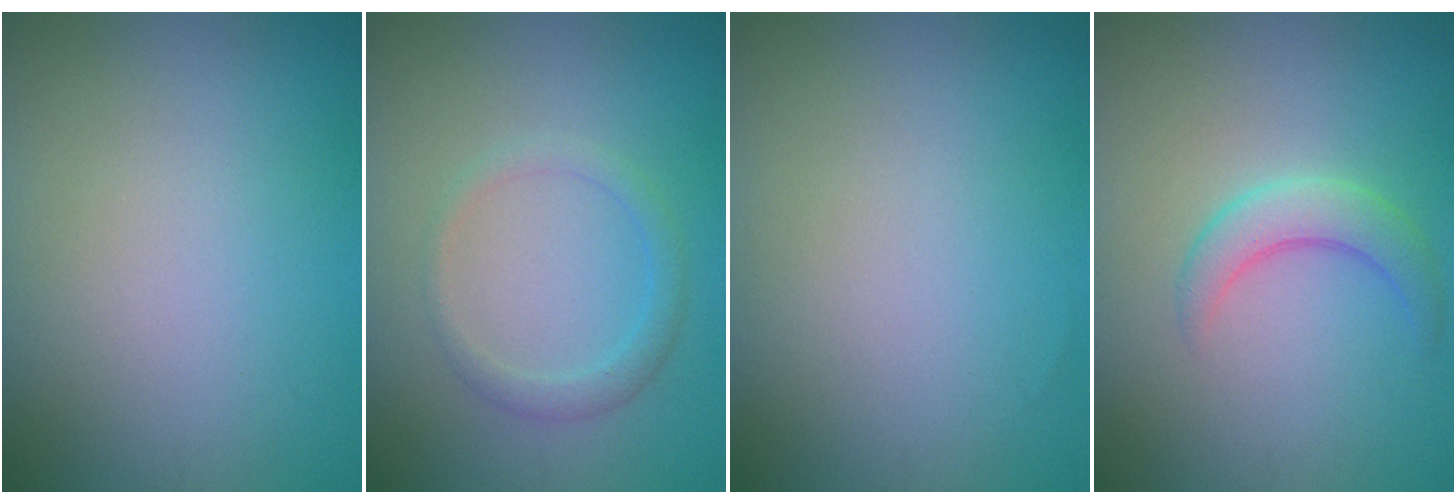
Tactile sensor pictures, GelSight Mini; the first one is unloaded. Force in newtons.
{"total": 1.9, "press": 1.9, "slide": 0.1}
{"total": 0.0}
{"total": 2.8, "press": 2.8, "slide": 0.1}